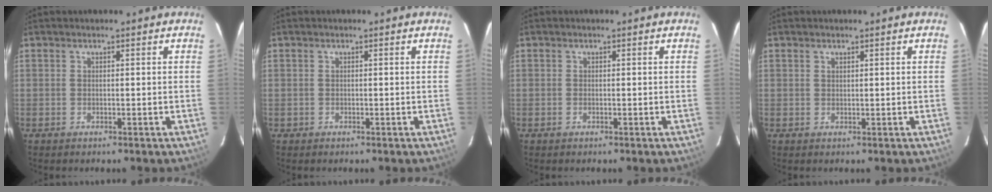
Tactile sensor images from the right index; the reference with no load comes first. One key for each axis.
{"total": 0.5, "fx": -0.2, "fy": 0.3, "fz": -0.4, "tx": 0.007, "ty": 0.000, "tz": -0.002}
{"total": 0.0}
{"total": 0.6, "fx": 0.5, "fy": -0.1, "fz": -0.2, "tx": 0.004, "ty": -0.001, "tz": 0.011}